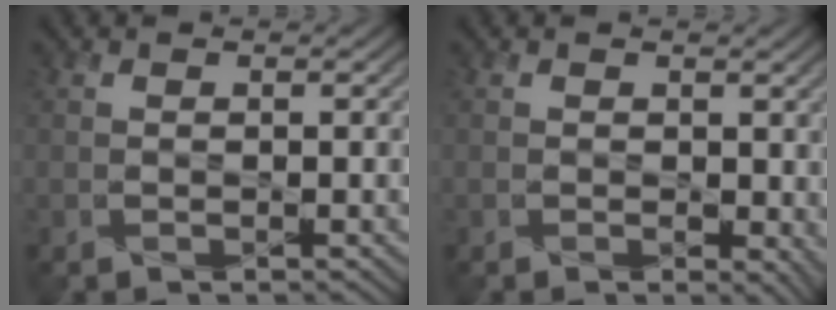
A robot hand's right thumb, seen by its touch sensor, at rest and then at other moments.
{"total": 3.0, "force": [0.3, 2.0, 2.2], "torque": [-0.033, -0.010, 0.010]}